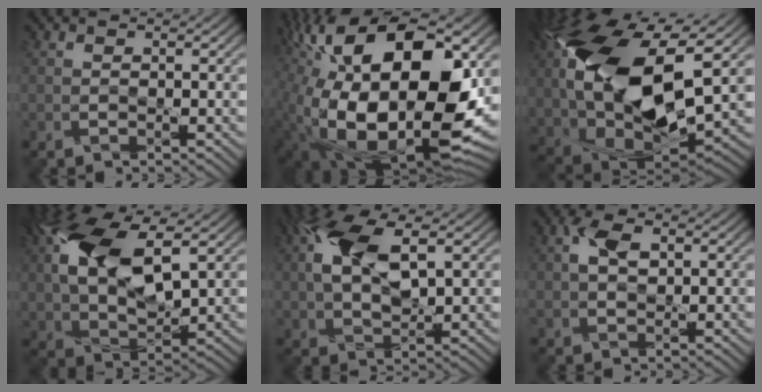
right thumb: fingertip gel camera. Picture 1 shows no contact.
{"total": 20.5, "force": [1.9, 11.4, 17.0], "torque": [-0.346, -0.004, 0.045]}
{"total": 19.6, "force": [3.5, 10.9, 15.9], "torque": [-0.366, -0.009, 0.071]}
{"total": 12.7, "force": [3.9, 6.7, 10.1], "torque": [-0.235, 0.017, 0.076]}
{"total": 9.8, "force": [2.7, 5.2, 7.9], "torque": [-0.188, 0.016, 0.050]}
{"total": 3.8, "force": [1.0, 2.5, 2.7], "torque": [-0.066, 0.008, 0.017]}